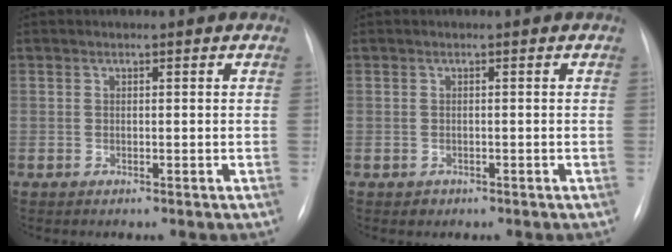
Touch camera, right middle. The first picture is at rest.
{"total": 0.8, "force": [-0.4, 0.7, 0.0], "torque": [-0.002, 0.003, -0.005]}